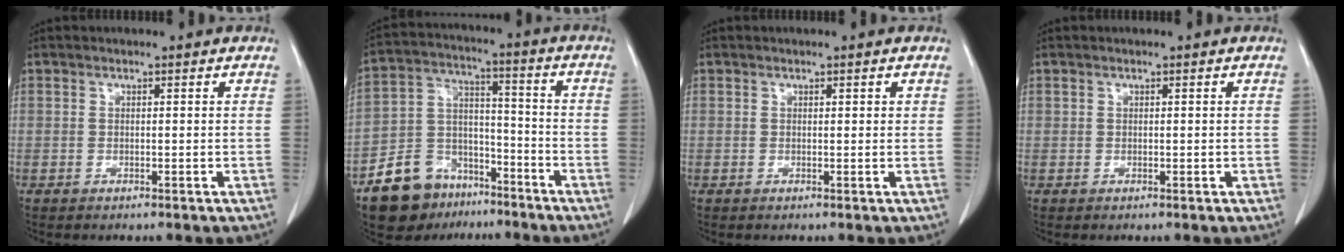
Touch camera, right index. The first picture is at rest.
{"total": 12.2, "force": [-8.4, 7.8, 4.1], "torque": [-0.085, 0.038, -0.144]}
{"total": 0.6, "force": [0.3, 0.2, 0.5], "torque": [-0.006, -0.001, 0.004]}
{"total": 0.0}